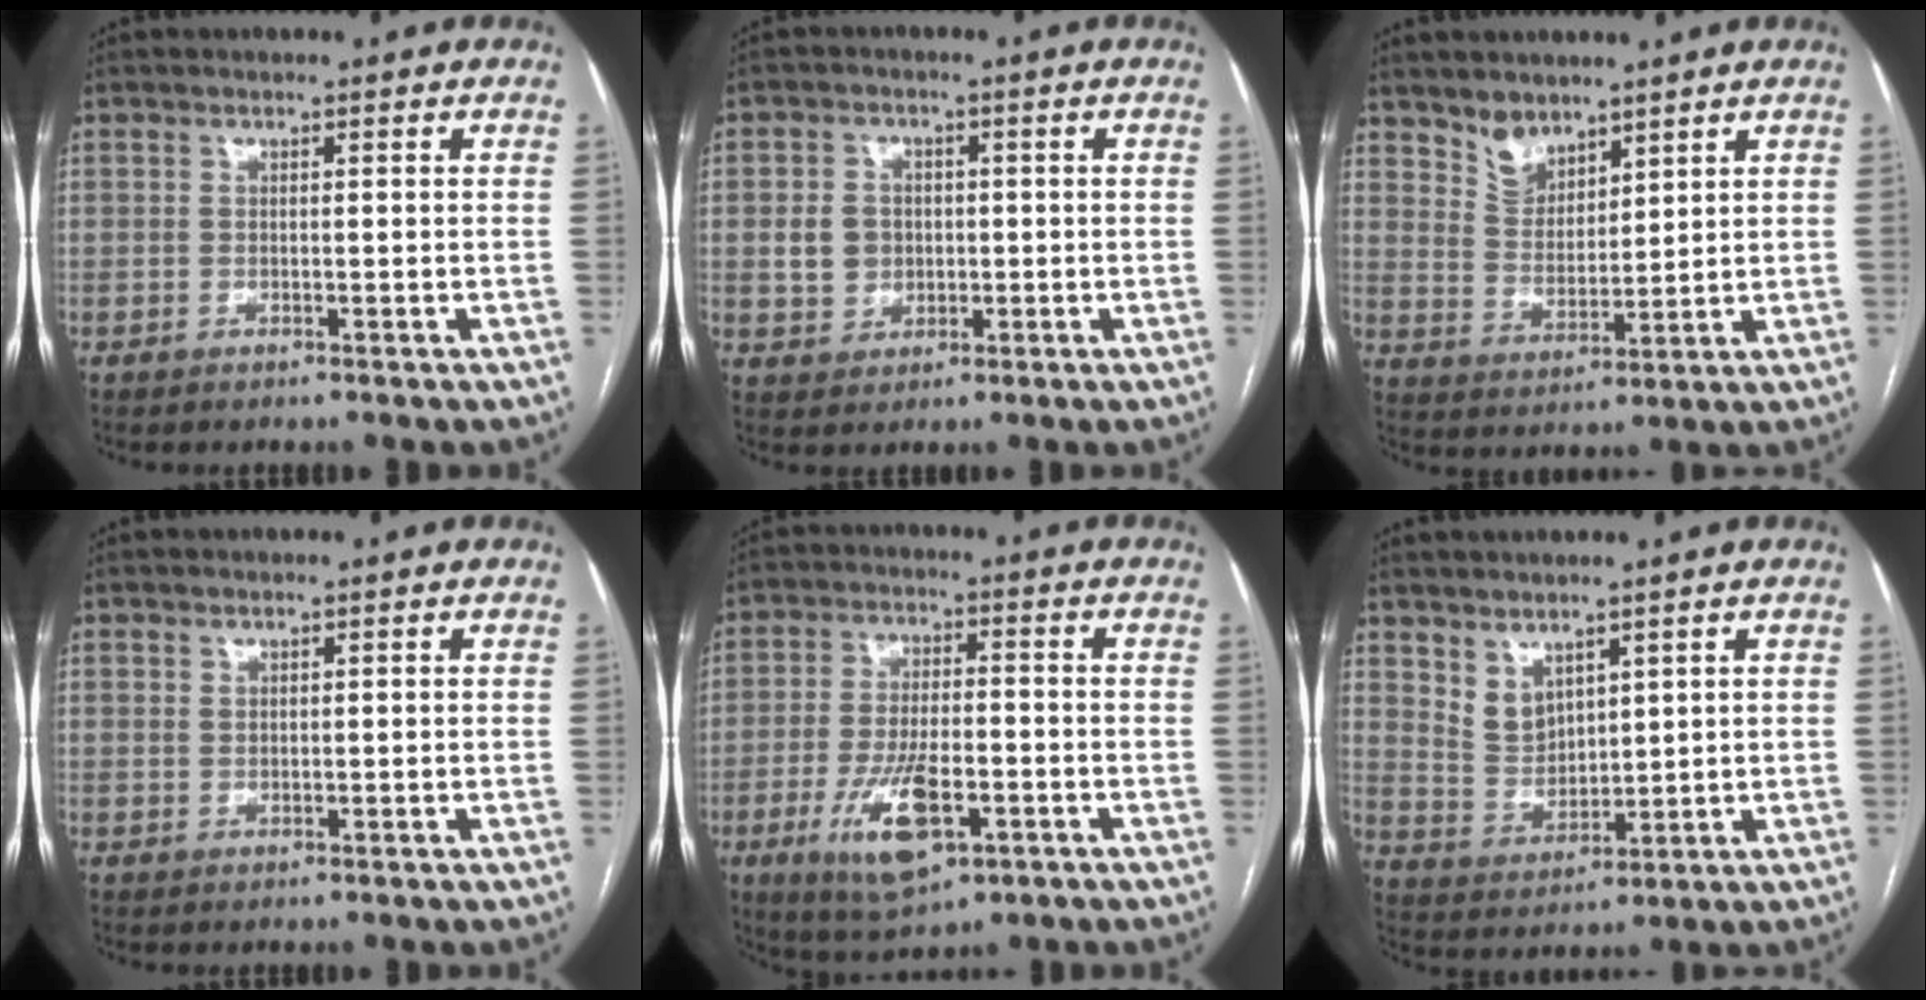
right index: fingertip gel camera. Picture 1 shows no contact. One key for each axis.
{"total": 5.3, "fx": 0.0, "fy": 4.8, "fz": 2.2, "tx": -0.041, "ty": 0.014, "tz": 0.010}
{"total": 5.5, "fx": 4.4, "fy": 2.8, "fz": 1.4, "tx": -0.029, "ty": 0.000, "tz": 0.094}
{"total": 0.5, "fx": 0.5, "fy": 0.3, "fz": 0.1, "tx": 0.003, "ty": -0.004, "tz": 0.005}
{"total": 10.8, "fx": -4.2, "fy": 3.8, "fz": 9.3, "tx": -0.181, "ty": -0.012, "tz": -0.065}
{"total": 5.2, "fx": 3.6, "fy": 3.2, "fz": 2.0, "tx": -0.045, "ty": 0.002, "tz": 0.086}